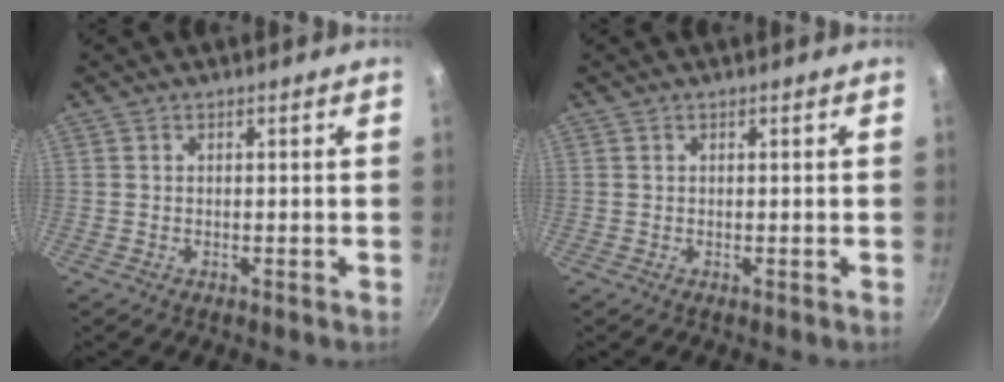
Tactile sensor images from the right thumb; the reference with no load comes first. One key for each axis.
{"total": 0.0}